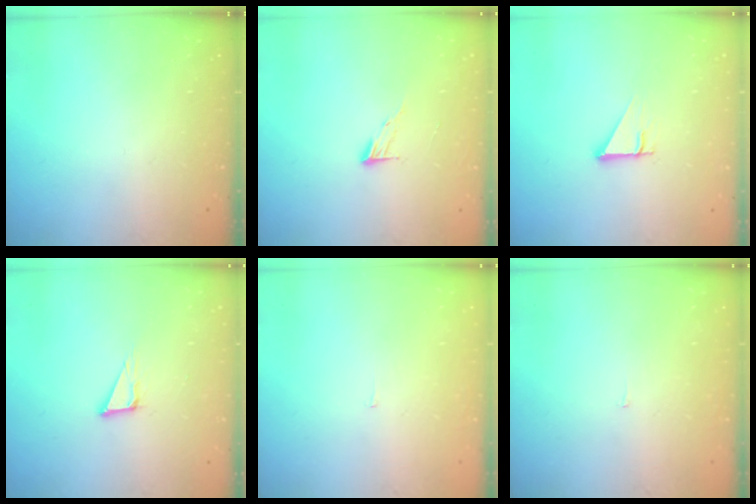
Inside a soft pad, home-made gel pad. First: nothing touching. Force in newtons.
{"total": 5.0, "press": 4.9, "slide": 0.5}
{"total": 2.5, "press": 2.5, "slide": 0.2}
{"total": 5.9, "press": 5.8, "slide": 1.3}
{"total": 1.9, "press": 1.9, "slide": 0.1}
{"total": 1.9, "press": 1.9, "slide": 0.1}